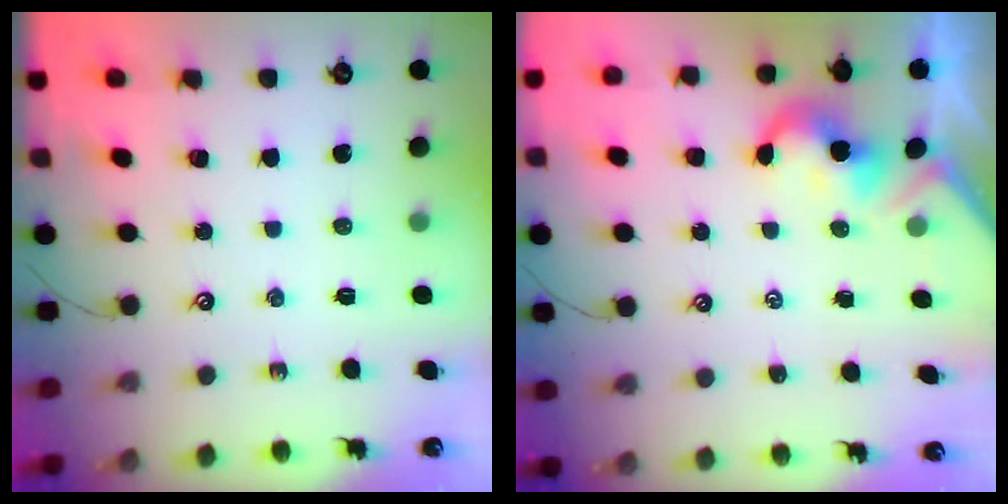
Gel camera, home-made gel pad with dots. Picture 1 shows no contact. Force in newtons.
{"total": 2.1, "press": 2.0, "slide": 0.5}